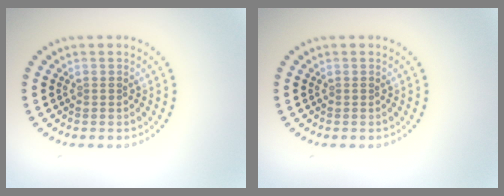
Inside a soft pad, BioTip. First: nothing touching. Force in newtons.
{"total": 0.0}